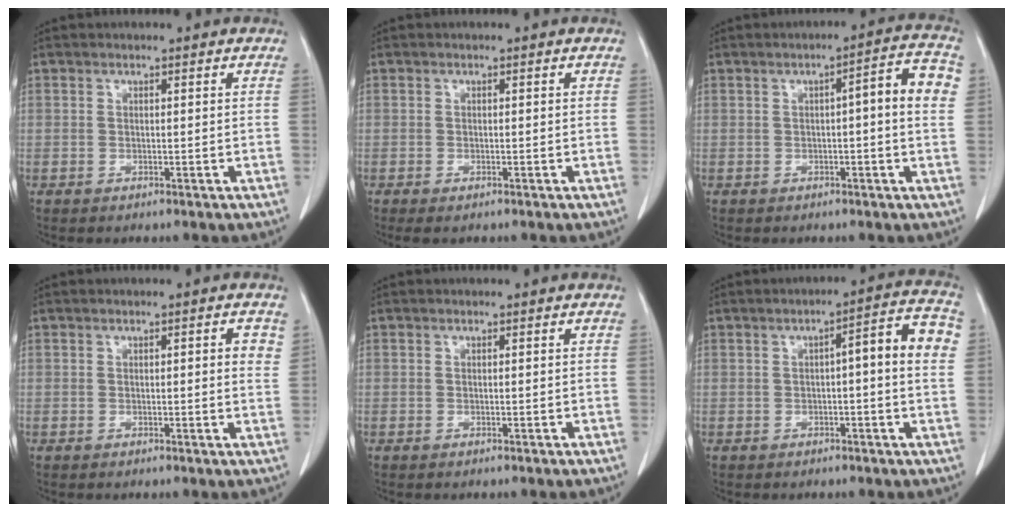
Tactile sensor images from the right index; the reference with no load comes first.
{"total": 1.2, "force": [-0.8, 0.4, 0.8], "torque": [-0.015, -0.003, -0.010]}
{"total": 6.8, "force": [0.8, 0.8, 6.7], "torque": [-0.083, 0.020, 0.002]}
{"total": 2.2, "force": [0.7, 0.5, 2.0], "torque": [-0.021, 0.001, 0.004]}
{"total": 0.0}
{"total": 7.7, "force": [0.9, 1.0, 7.6], "torque": [-0.097, 0.022, 0.003]}